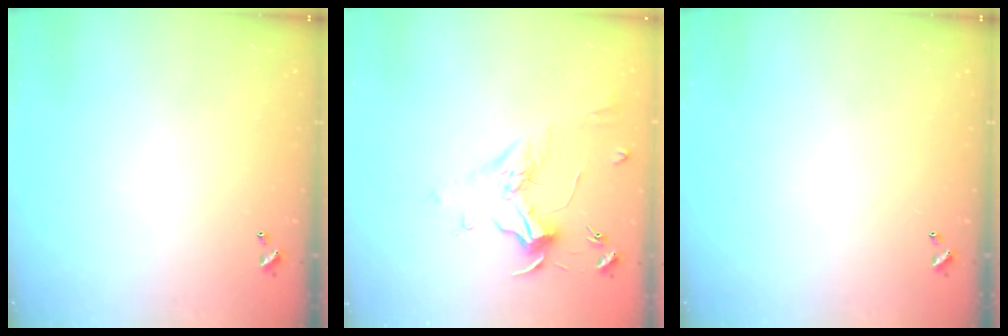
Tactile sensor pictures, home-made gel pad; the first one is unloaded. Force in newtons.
{"total": 2.0, "press": 1.9, "slide": 0.7}
{"total": 0.0}